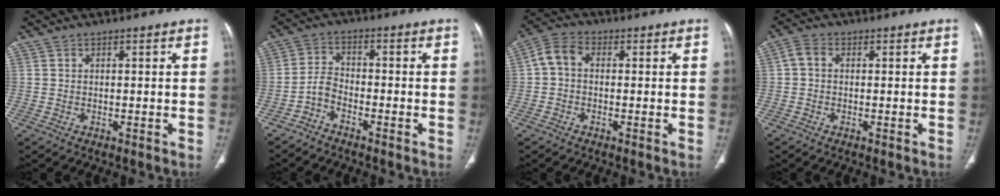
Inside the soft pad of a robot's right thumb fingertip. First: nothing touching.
{"total": 3.6, "force": [-2.6, 1.7, 1.7], "torque": [-0.030, 0.023, -0.057]}
{"total": 5.0, "force": [0.1, 3.5, 3.6], "torque": [-0.065, 0.015, -0.011]}
{"total": 2.7, "force": [0.1, 2.0, 1.9], "torque": [-0.035, 0.007, -0.004]}